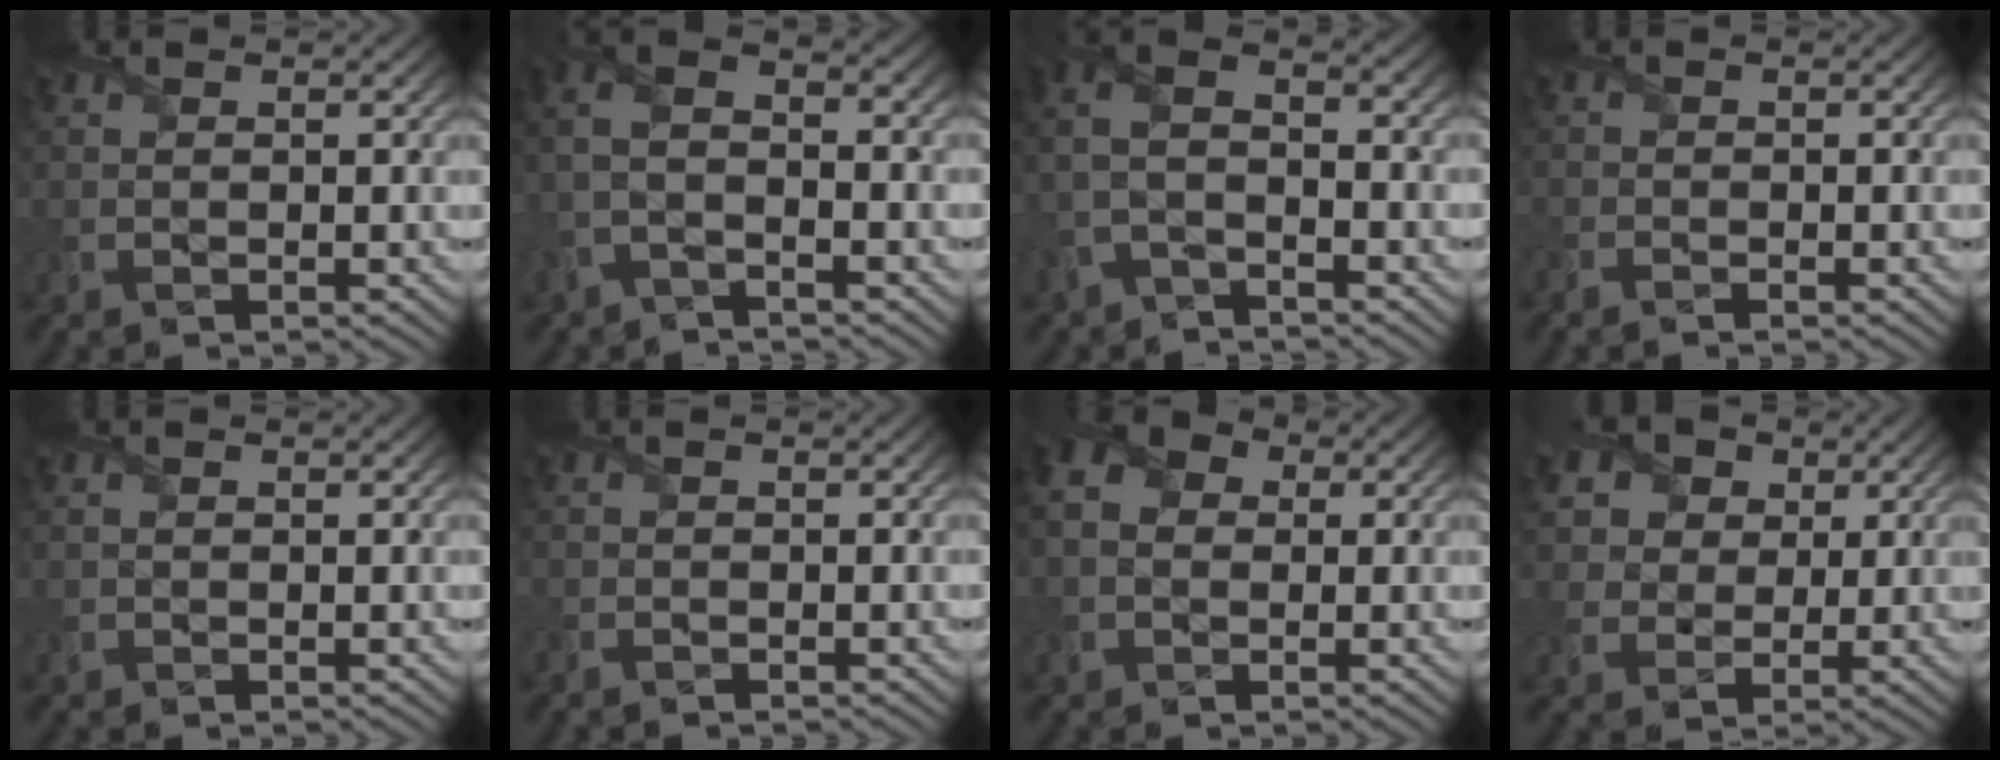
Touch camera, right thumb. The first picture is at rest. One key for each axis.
{"total": 6.1, "fx": -1.6, "fy": 2.7, "fz": 5.3, "tx": -0.121, "ty": 0.015, "tz": -0.049}
{"total": 6.2, "fx": -2.1, "fy": 2.9, "fz": 5.0, "tx": -0.119, "ty": 0.013, "tz": -0.059}
{"total": 1.6, "fx": -1.3, "fy": 0.5, "fz": 0.8, "tx": -0.022, "ty": -0.004, "tz": -0.031}
{"total": 0.0}
{"total": 1.0, "fx": -0.8, "fy": 0.4, "fz": 0.4, "tx": -0.009, "ty": -0.002, "tz": -0.018}
{"total": 6.4, "fx": 0.5, "fy": 5.0, "fz": 3.8, "tx": -0.105, "ty": 0.013, "tz": 0.001}
{"total": 11.6, "fx": 6.0, "fy": 8.8, "fz": 4.6, "tx": -0.155, "ty": 0.018, "tz": 0.118}